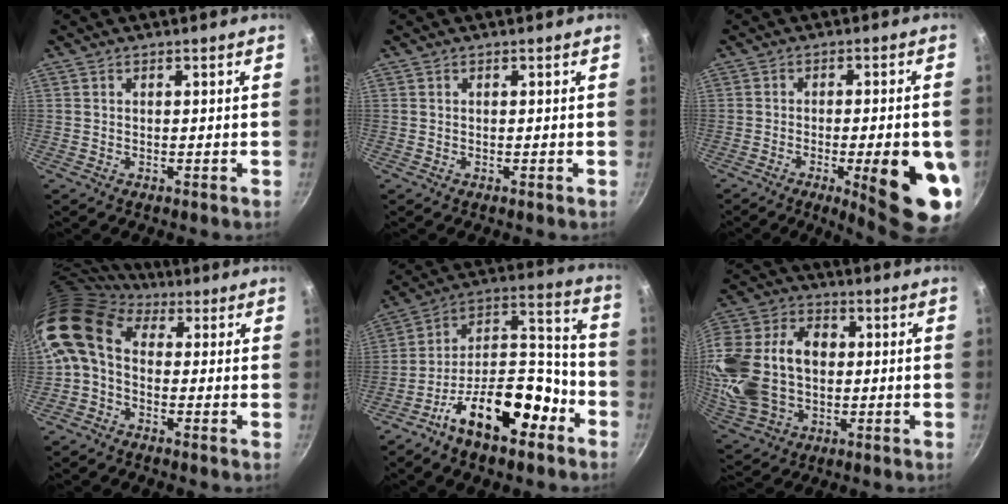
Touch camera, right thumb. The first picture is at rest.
{"total": 0.0}
{"total": 16.7, "force": [-4.5, 4.2, 15.5], "torque": [-0.176, 0.005, -0.053]}
{"total": 11.2, "force": [1.0, 8.0, 7.9], "torque": [-0.146, 0.025, -0.005]}
{"total": 19.9, "force": [-10.2, 9.6, 14.1], "torque": [-0.184, 0.092, -0.177]}
{"total": 22.2, "force": [0.6, 15.8, 15.7], "torque": [-0.312, 0.029, 0.017]}